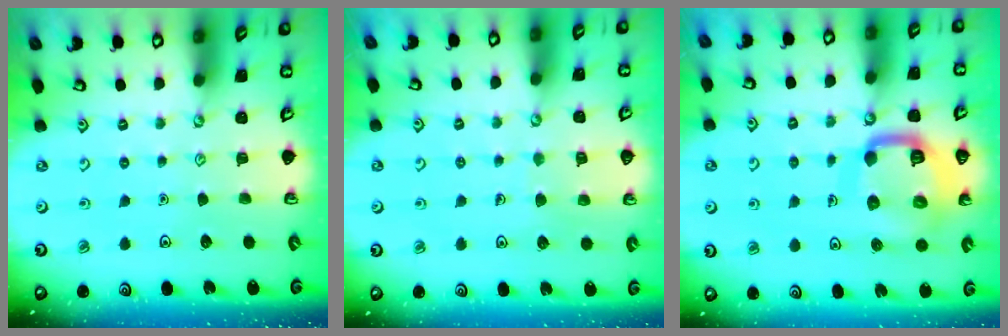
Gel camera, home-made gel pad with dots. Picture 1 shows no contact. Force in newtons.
{"total": 5.7, "press": 5.7, "slide": 0.6}
{"total": 16.6, "press": 16.5, "slide": 1.6}